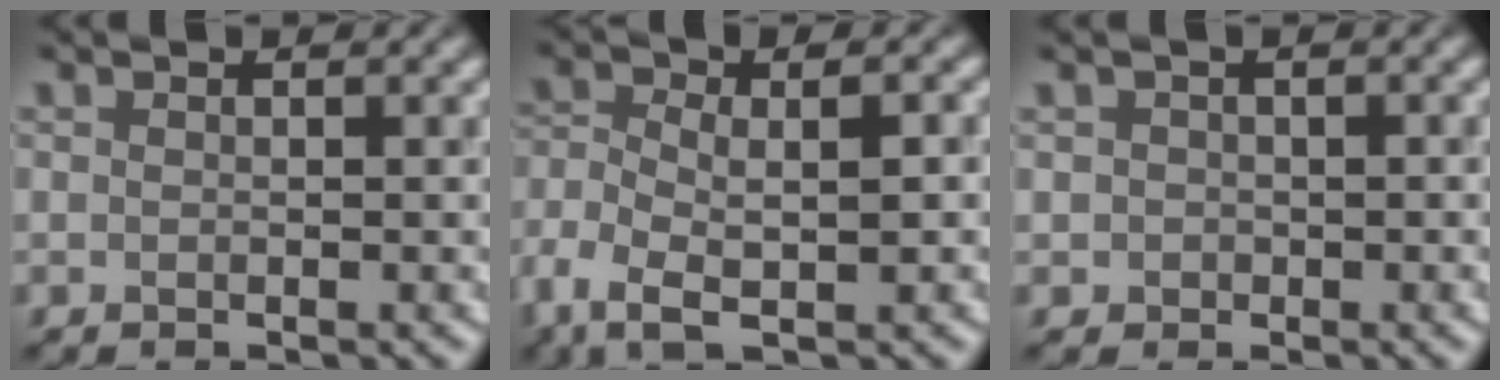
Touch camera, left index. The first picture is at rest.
{"total": 6.3, "force": [-2.7, 2.6, 5.1], "torque": [-0.099, 0.000, -0.053]}
{"total": 1.0, "force": [0.0, 1.0, 0.1], "torque": [0.006, -0.002, 0.000]}